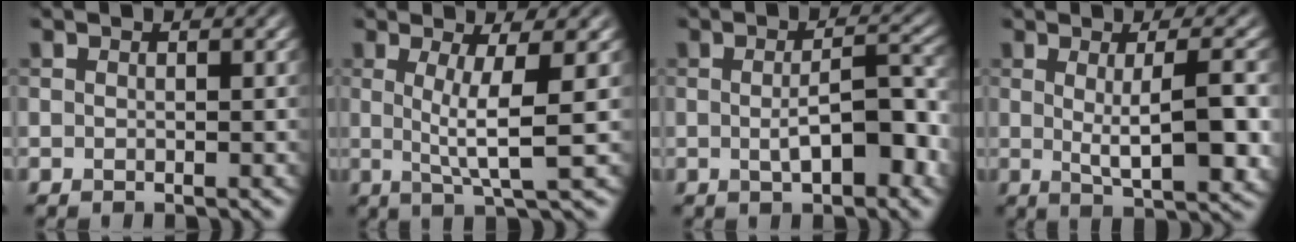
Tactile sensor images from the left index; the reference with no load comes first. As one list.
[{"total": 4.8, "force": [0.4, 0.6, 4.7], "torque": [-0.079, -0.004, 0.009]}, {"total": 5.0, "force": [-0.9, 1.7, 4.6], "torque": [-0.078, -0.002, -0.014]}, {"total": 6.4, "force": [0.2, 1.6, 6.2], "torque": [-0.087, -0.005, 0.007]}]